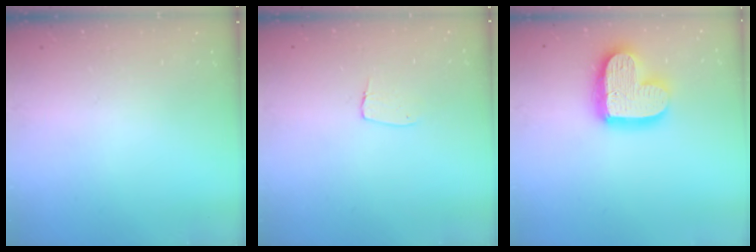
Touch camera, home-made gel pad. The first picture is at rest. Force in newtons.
{"total": 4.6, "press": 4.6, "slide": 0.3}
{"total": 17.1, "press": 17.1, "slide": 1.4}